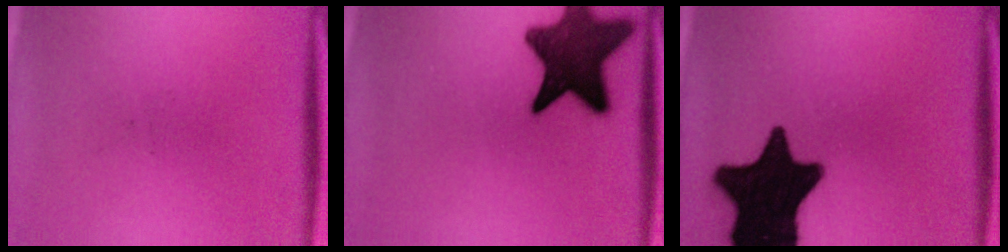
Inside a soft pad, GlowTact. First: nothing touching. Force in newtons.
{"total": 13.6}
{"total": 19.2}